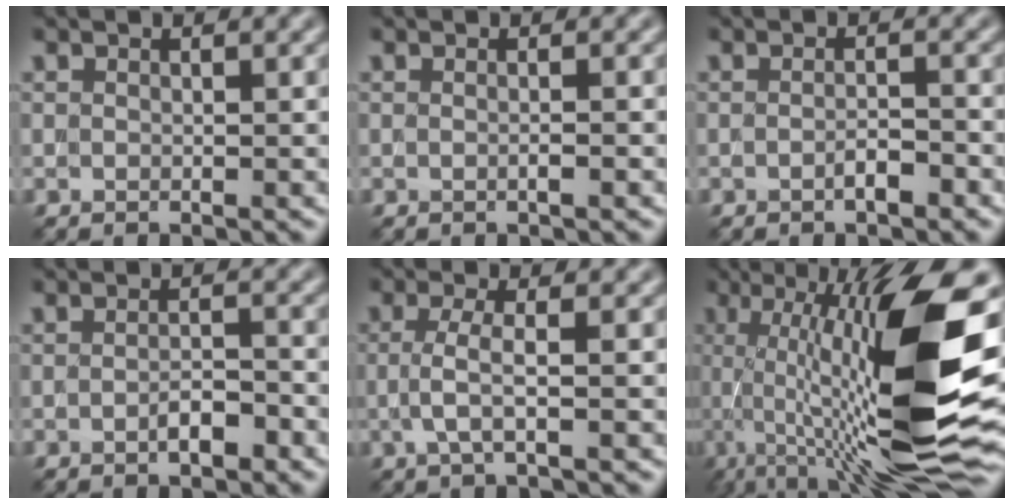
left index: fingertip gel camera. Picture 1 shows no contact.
{"total": 1.2, "force": [0.1, 0.5, 1.1], "torque": [-0.006, -0.009, -0.008]}
{"total": 1.4, "force": [-0.7, 0.3, 1.2], "torque": [-0.023, 0.004, -0.015]}
{"total": 1.9, "force": [-0.9, 0.5, 1.6], "torque": [-0.028, 0.003, -0.017]}
{"total": 2.1, "force": [-0.1, 0.5, 2.0], "torque": [-0.046, 0.002, -0.006]}
{"total": 16.1, "force": [1.2, 4.6, 15.4], "torque": [-0.243, 0.008, 0.019]}